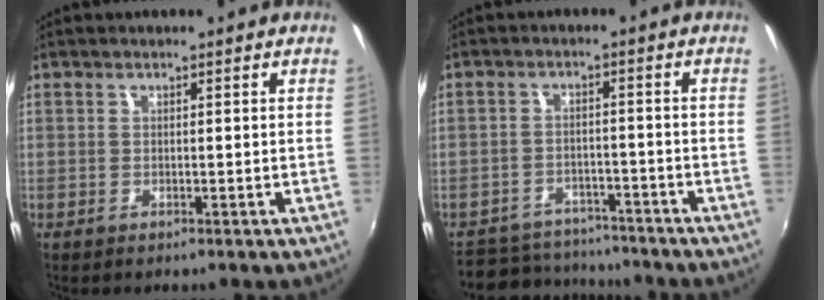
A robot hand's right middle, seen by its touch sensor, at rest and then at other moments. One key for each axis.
{"total": 12.6, "fx": -10.7, "fy": 5.8, "fz": 3.5, "tx": -0.096, "ty": 0.011, "tz": -0.143}